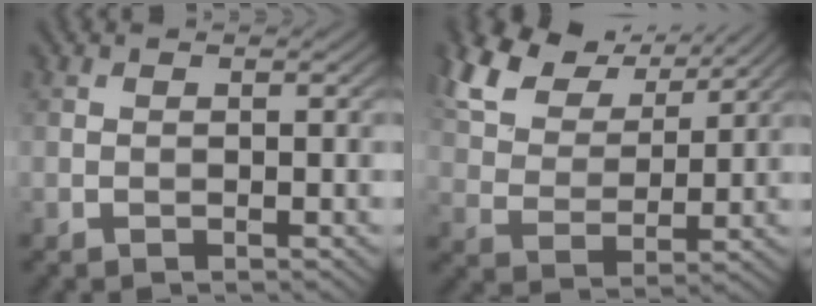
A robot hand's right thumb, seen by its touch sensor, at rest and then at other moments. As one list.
[{"total": 11.9, "force": [8.1, 5.8, 6.5], "torque": [-0.180, 0.019, 0.142]}]